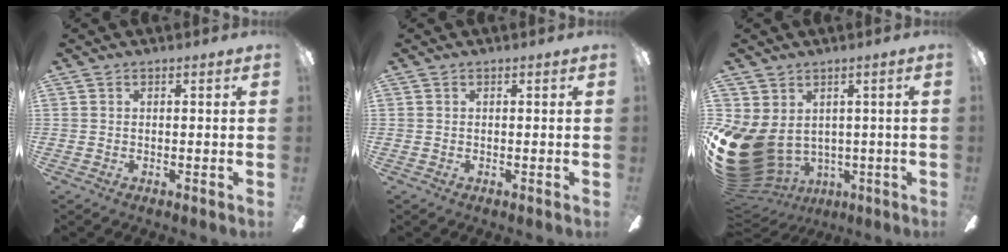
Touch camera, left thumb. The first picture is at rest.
{"total": 0.0}
{"total": 16.0, "force": [-2.0, 12.2, 10.1], "torque": [-0.227, -0.015, -0.020]}